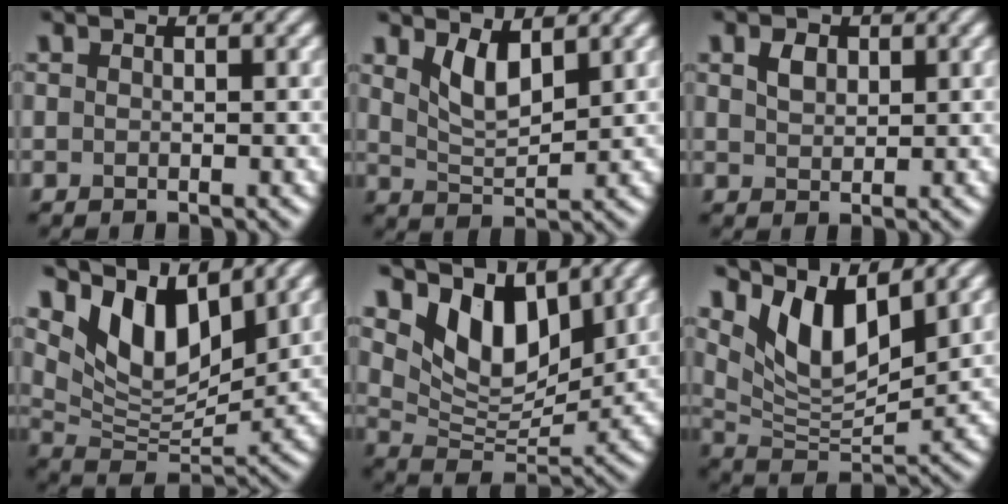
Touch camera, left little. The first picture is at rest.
{"total": 3.4, "force": [1.9, 1.2, 2.5], "torque": [-0.053, -0.010, 0.042]}
{"total": 1.8, "force": [0.9, 1.2, 1.0], "torque": [-0.022, 0.002, 0.017]}
{"total": 7.9, "force": [4.8, 3.6, 5.1], "torque": [-0.097, -0.010, 0.089]}
{"total": 7.1, "force": [4.2, 3.7, 4.3], "torque": [-0.082, -0.013, 0.073]}
{"total": 7.3, "force": [4.3, 2.8, 5.2], "torque": [-0.102, -0.011, 0.082]}